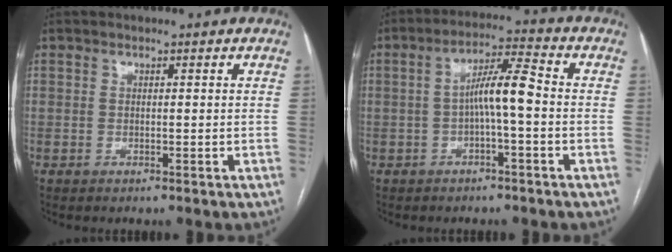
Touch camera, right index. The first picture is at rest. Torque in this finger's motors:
{"motor_torque": [1.03, -0.05, 0.43, 0.13]}